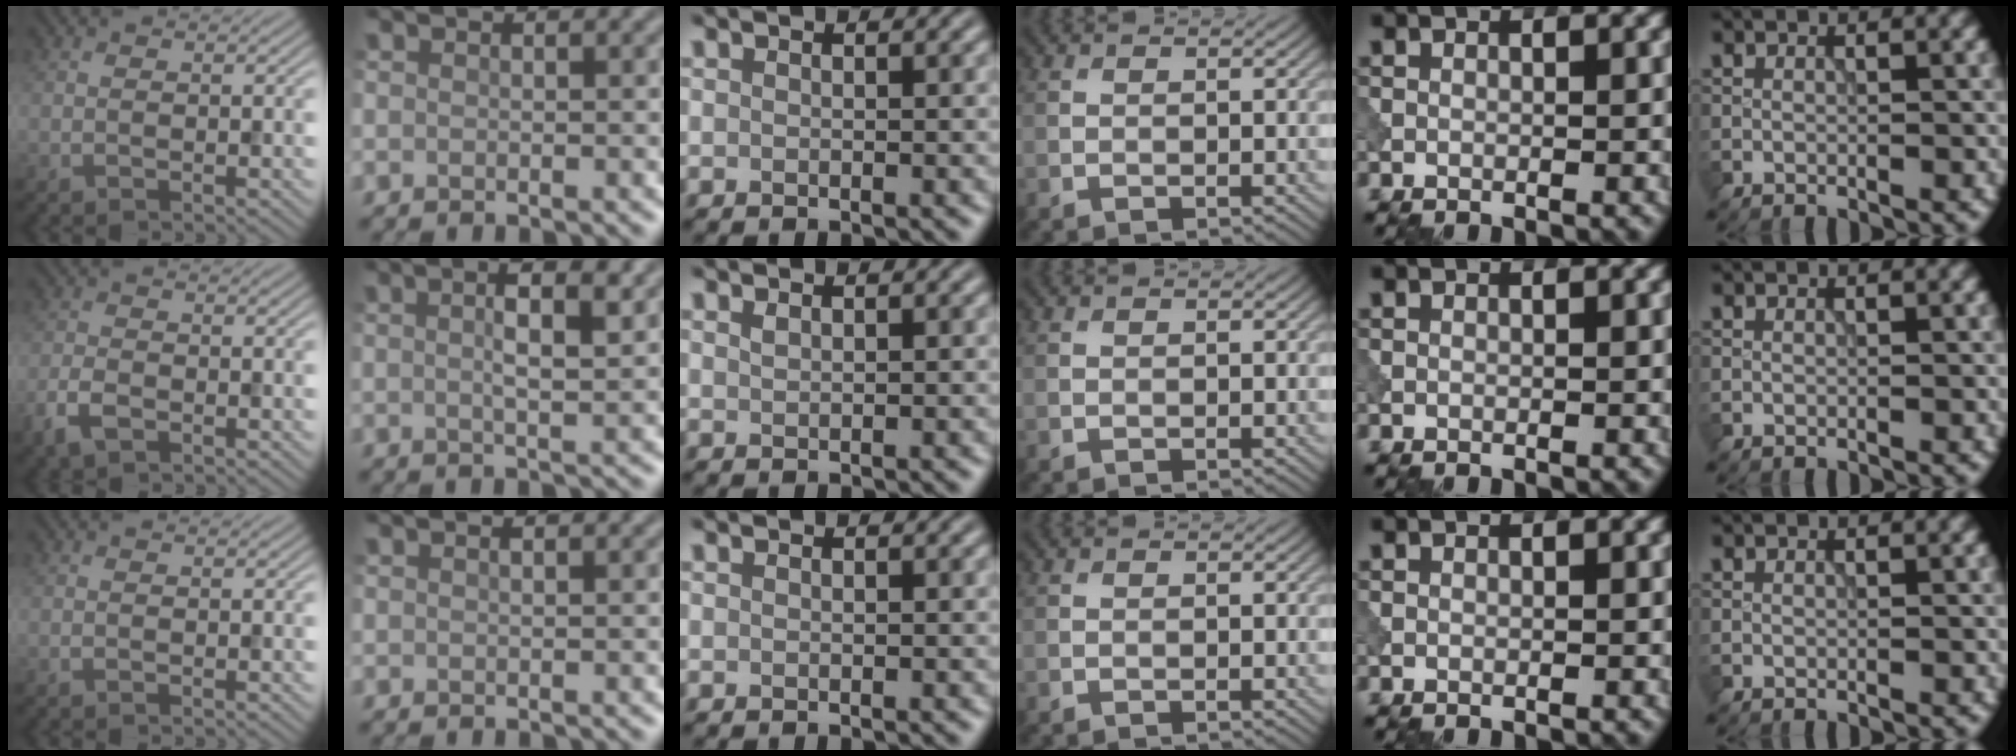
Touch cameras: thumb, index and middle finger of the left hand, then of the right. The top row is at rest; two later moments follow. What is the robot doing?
{"motion": "dispense", "object": "pipette"}